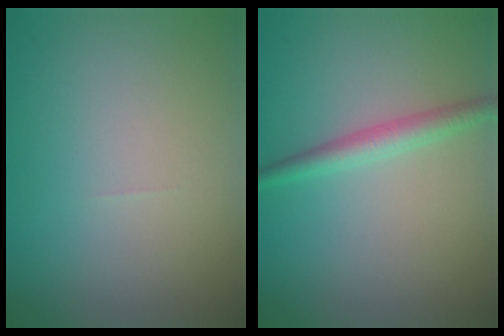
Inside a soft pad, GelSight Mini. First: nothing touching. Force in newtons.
{"total": 2.1, "press": 2.1, "slide": 0.1}